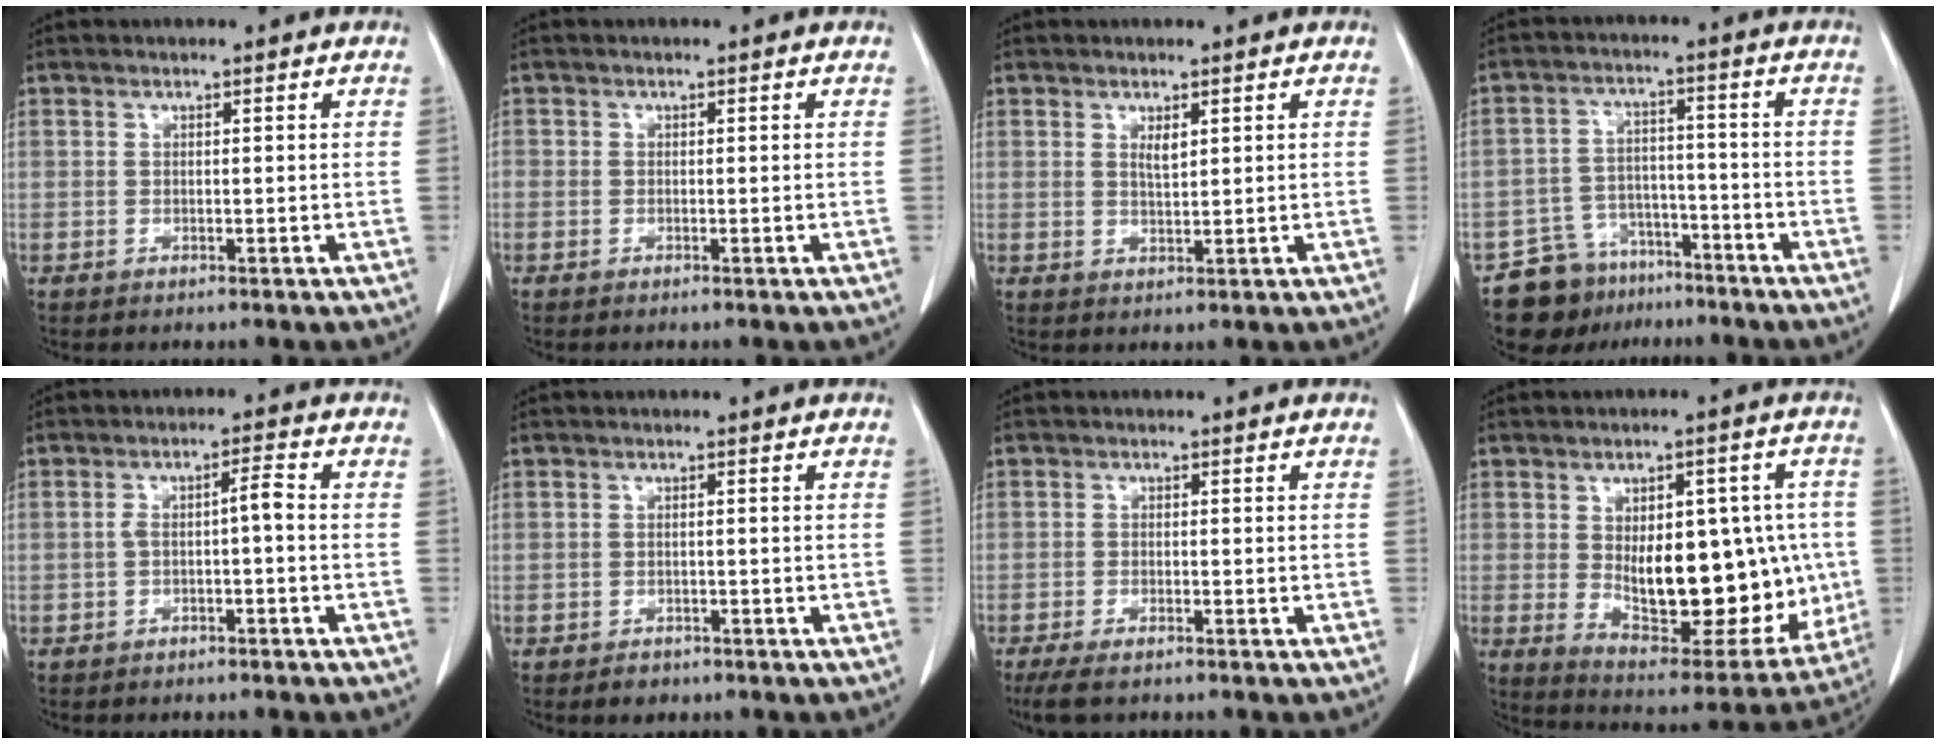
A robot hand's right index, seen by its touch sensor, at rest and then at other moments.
{"total": 0.5, "force": [-0.3, 0.4, 0.2], "torque": [-0.007, 0.002, -0.004]}
{"total": 1.7, "force": [0.8, 0.4, 1.4], "torque": [-0.028, -0.003, 0.018]}
{"total": 9.0, "force": [-6.8, 5.7, 1.3], "torque": [-0.027, 0.024, -0.107]}
{"total": 3.1, "force": [-0.8, 0.3, 3.0], "torque": [-0.050, 0.017, -0.009]}
{"total": 1.8, "force": [-1.2, 1.2, 0.4], "torque": [-0.008, 0.002, -0.015]}
{"total": 4.9, "force": [-3.8, 1.2, 2.8], "torque": [-0.055, -0.014, -0.058]}
{"total": 20.0, "force": [-0.5, 9.4, 17.6], "torque": [-0.256, 0.004, 0.024]}